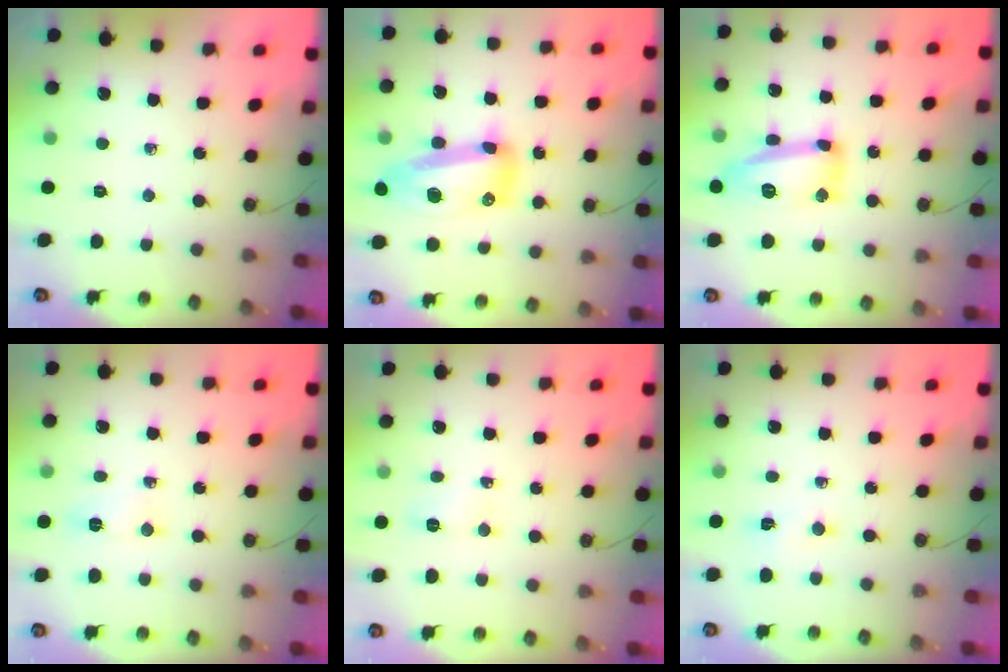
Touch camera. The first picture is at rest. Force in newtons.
{"total": 15.7, "press": 15.6, "slide": 1.4}
{"total": 14.0, "press": 13.9, "slide": 1.4}
{"total": 2.5, "press": 2.1, "slide": 1.4}
{"total": 3.5, "press": 3.4, "slide": 0.4}
{"total": 2.0, "press": 1.9, "slide": 0.6}